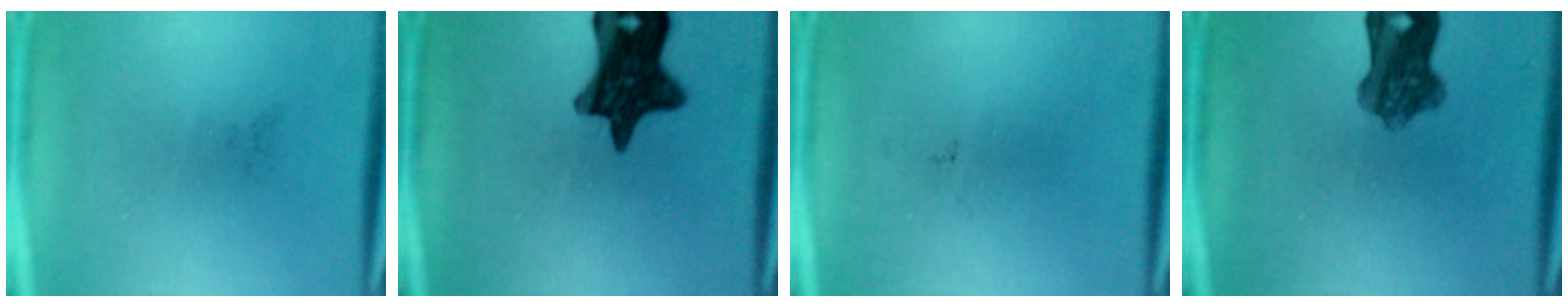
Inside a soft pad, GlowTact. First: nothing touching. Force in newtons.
{"total": 13.0}
{"total": 0.0}
{"total": 7.1}